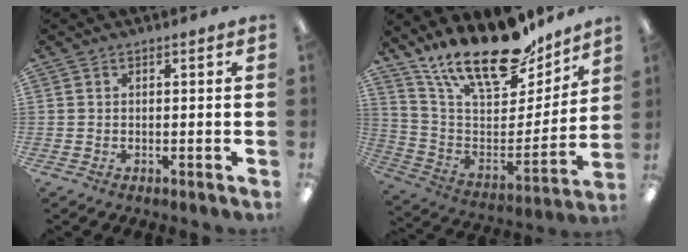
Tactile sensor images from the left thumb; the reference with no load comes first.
{"total": 23.0, "force": [17.7, 8.4, 12.0], "torque": [-0.203, -0.118, 0.310]}